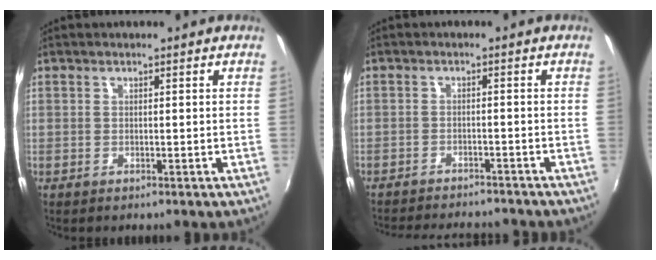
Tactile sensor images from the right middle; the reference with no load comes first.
{"total": 11.6, "force": [-10.5, 2.6, 4.2], "torque": [-0.098, -0.017, -0.151]}